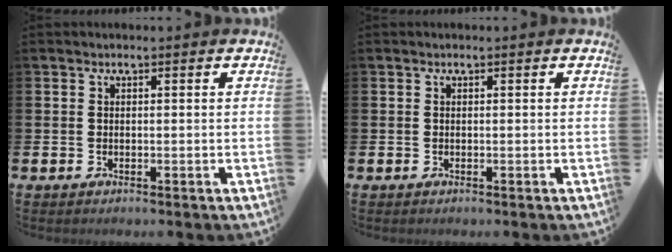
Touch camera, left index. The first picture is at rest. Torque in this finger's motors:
{"motor_torque": [0.06, 0.06, 0.00, 0.00]}